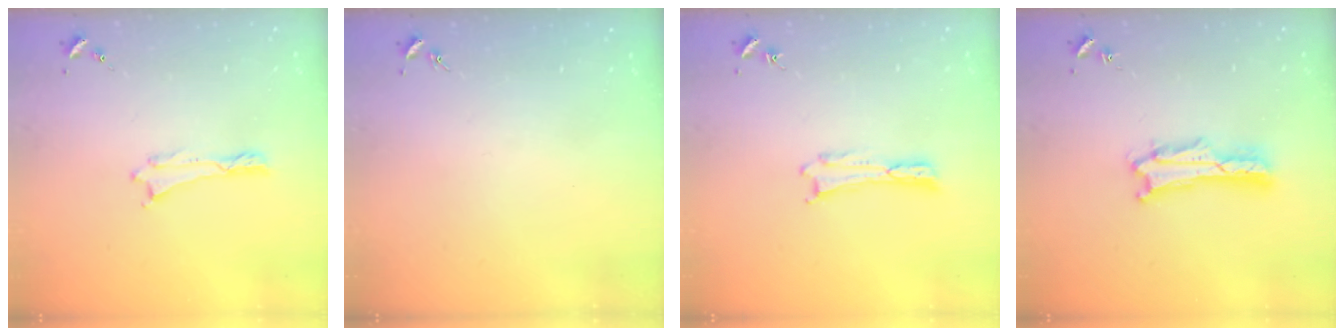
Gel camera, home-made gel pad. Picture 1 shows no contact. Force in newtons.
{"total": 0.0}
{"total": 0.0}
{"total": 2.1, "press": 2.1, "slide": 0.3}